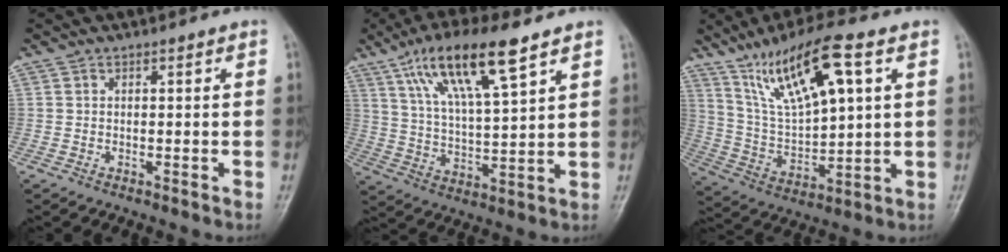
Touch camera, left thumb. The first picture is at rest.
{"total": 15.1, "force": [8.7, 3.5, 11.8], "torque": [-0.209, -0.024, 0.166]}
{"total": 16.2, "force": [7.9, 4.7, 13.4], "torque": [-0.234, -0.016, 0.159]}